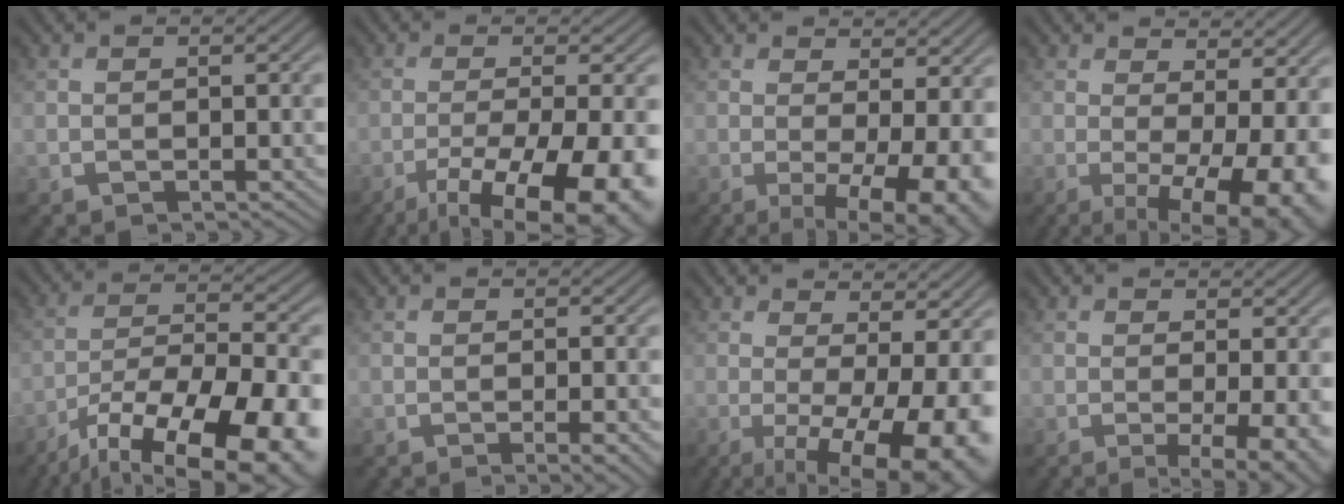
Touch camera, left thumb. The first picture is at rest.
{"total": 13.7, "force": [-7.2, 3.7, 11.1], "torque": [-0.181, -0.023, -0.093]}
{"total": 9.9, "force": [-0.7, 3.3, 9.3], "torque": [-0.121, -0.003, 0.001]}
{"total": 11.7, "force": [-0.6, 4.2, 10.9], "torque": [-0.130, 0.000, 0.006]}
{"total": 19.2, "force": [-13.2, 6.8, 12.2], "torque": [-0.186, -0.037, -0.187]}
{"total": 2.2, "force": [-0.6, 0.3, 2.1], "torque": [-0.030, 0.000, -0.015]}
{"total": 14.2, "force": [-2.1, 4.8, 13.2], "torque": [-0.161, -0.002, -0.017]}
{"total": 4.9, "force": [-0.5, 1.1, 4.8], "torque": [-0.071, -0.009, -0.007]}